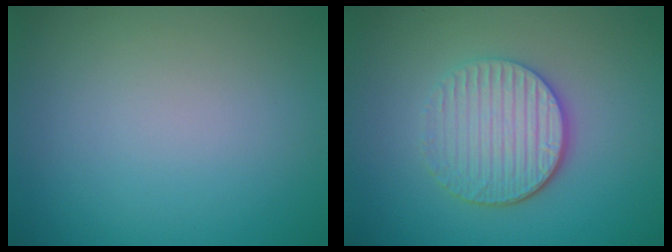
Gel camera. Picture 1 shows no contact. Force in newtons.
{"total": 4.5, "press": 3.6, "slide": 2.8}